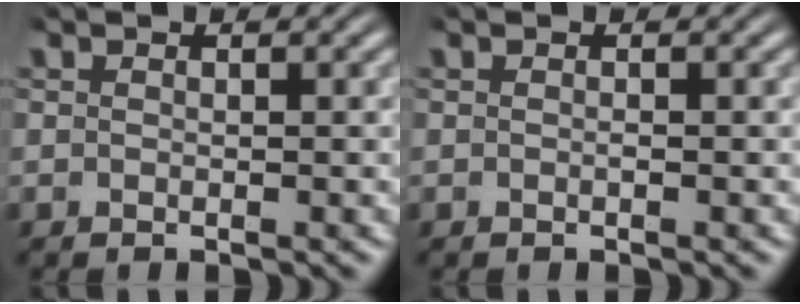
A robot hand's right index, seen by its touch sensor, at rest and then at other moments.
{"total": 0.0}